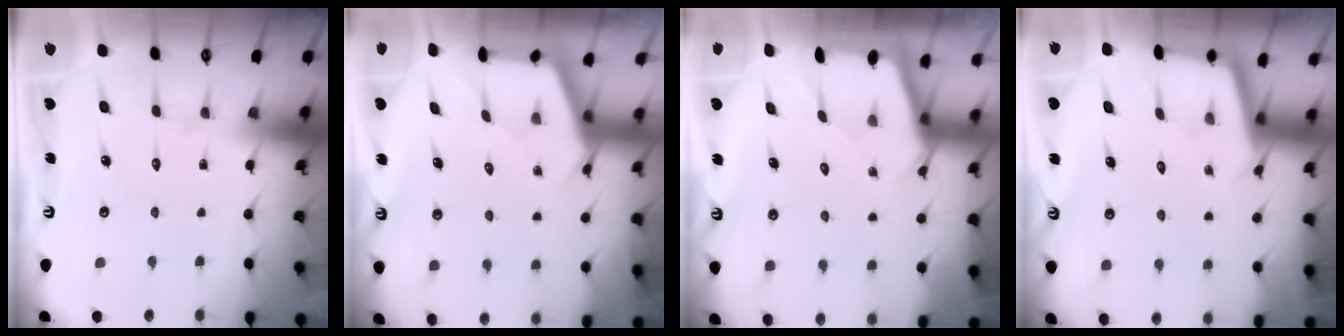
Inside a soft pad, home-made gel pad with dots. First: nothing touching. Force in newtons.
{"total": 2.7, "press": 2.7, "slide": 0.3}
{"total": 2.1, "press": 2.1, "slide": 0.1}
{"total": 2.5, "press": 2.5, "slide": 0.2}